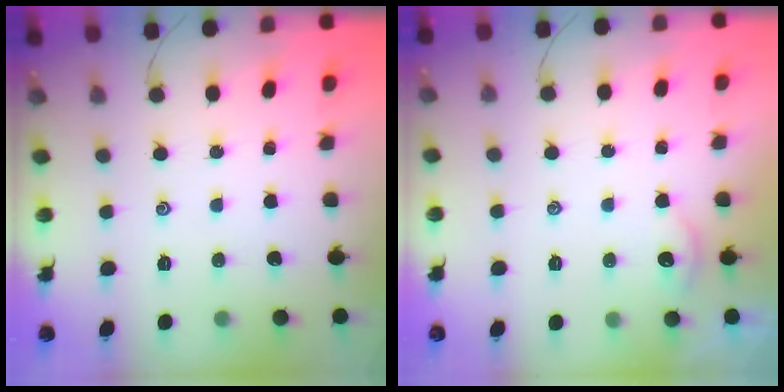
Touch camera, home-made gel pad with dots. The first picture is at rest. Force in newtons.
{"total": 1.2, "press": 1.2, "slide": 0.2}